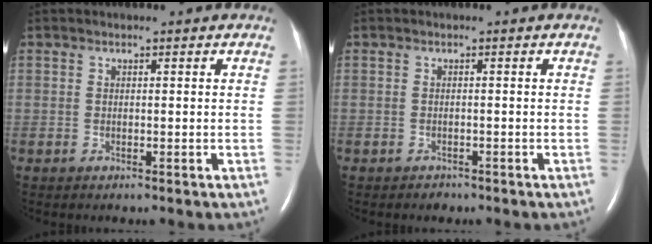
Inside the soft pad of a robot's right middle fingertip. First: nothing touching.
{"total": 0.7, "force": [-0.6, 0.4, 0.0], "torque": [-0.004, 0.000, -0.009]}